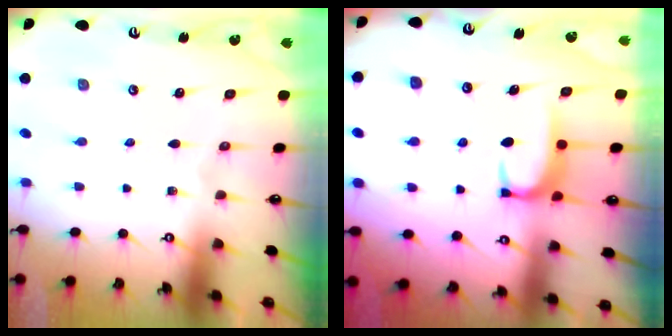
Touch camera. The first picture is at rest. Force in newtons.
{"total": 1.7, "press": 1.6, "slide": 0.6}